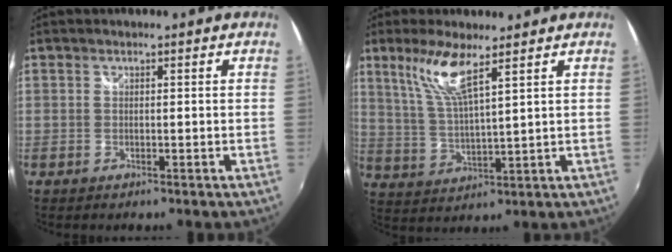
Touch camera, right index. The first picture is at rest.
{"total": 8.6, "force": [5.3, 1.1, 6.6], "torque": [-0.138, -0.004, 0.113]}